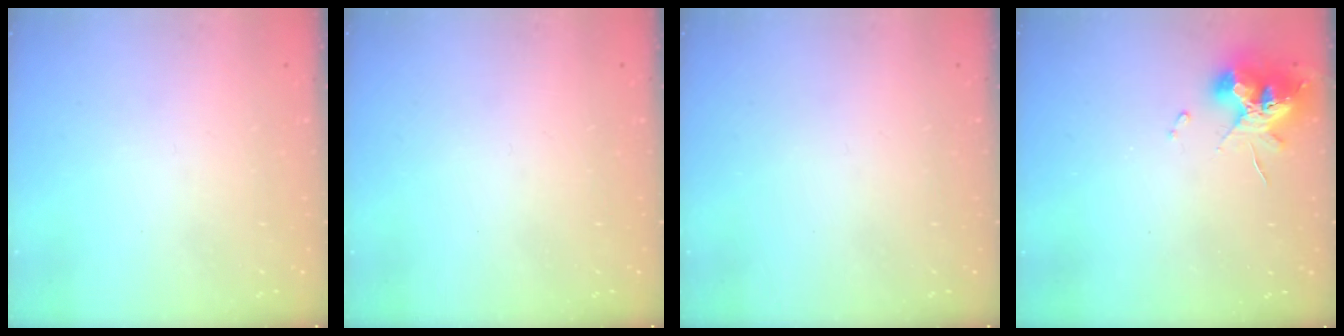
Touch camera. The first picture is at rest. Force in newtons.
{"total": 0.0}
{"total": 0.0}
{"total": 10.8, "press": 10.7, "slide": 1.4}